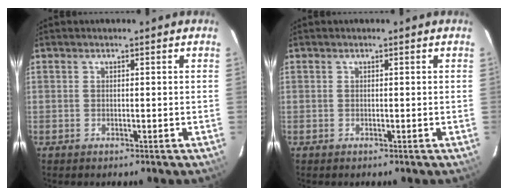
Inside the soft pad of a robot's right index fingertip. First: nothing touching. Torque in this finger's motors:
{"motor_torque": [-0.01, 0.00, 0.00, 0.01]}